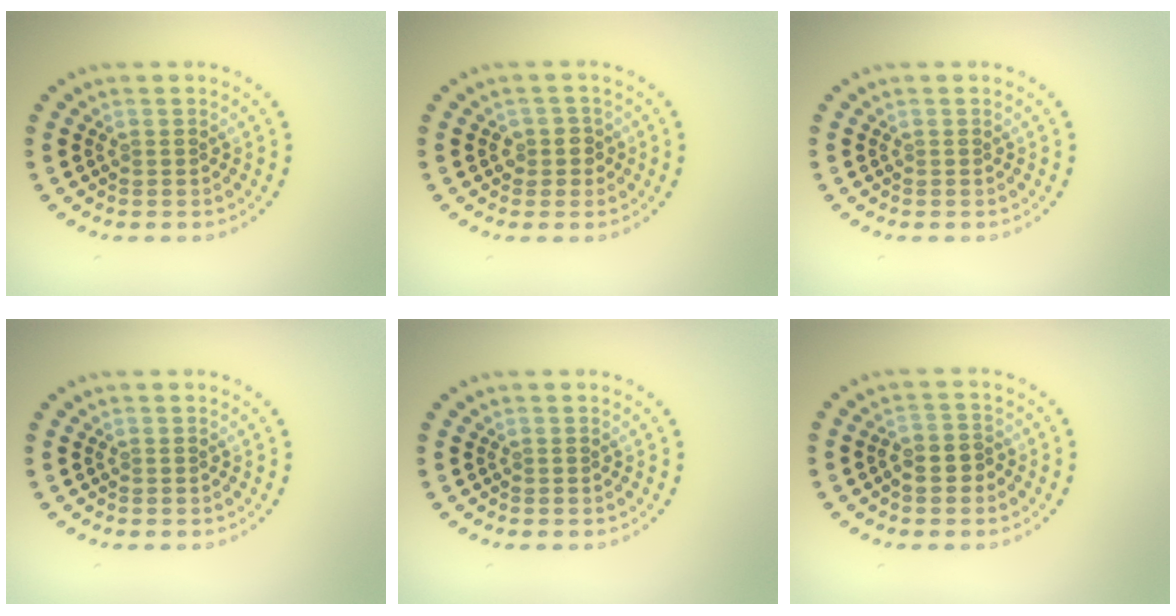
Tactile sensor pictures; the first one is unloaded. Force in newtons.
{"total": 1.8, "press": 1.5, "slide": 1.0}
{"total": 0.0}
{"total": 0.0}
{"total": 0.0}
{"total": 2.3, "press": 2.1, "slide": 0.8}